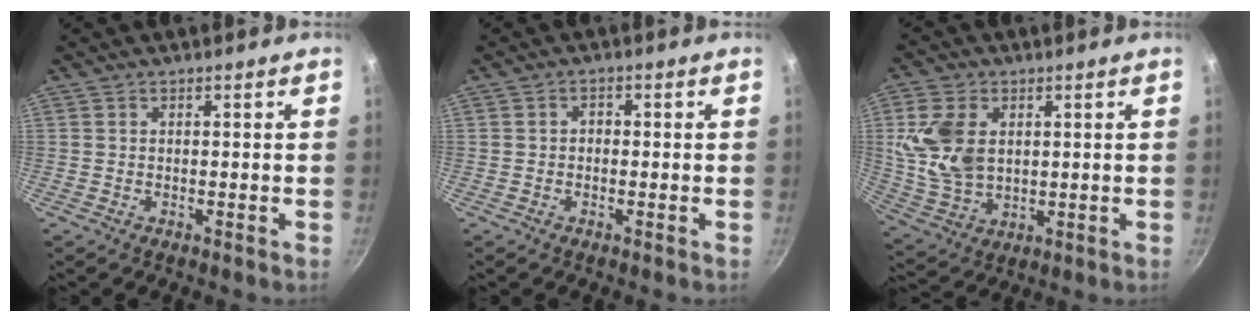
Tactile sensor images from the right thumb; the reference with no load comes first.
{"total": 1.5, "force": [-0.3, 1.2, 0.8], "torque": [-0.012, 0.006, -0.006]}
{"total": 12.1, "force": [2.3, 8.3, 8.5], "torque": [-0.153, -0.014, 0.053]}